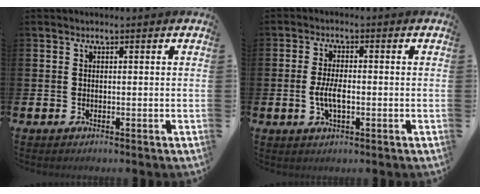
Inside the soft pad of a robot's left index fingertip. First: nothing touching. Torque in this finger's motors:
{"motor_torque": [0.51, 0.09, 0.11, 0.17]}